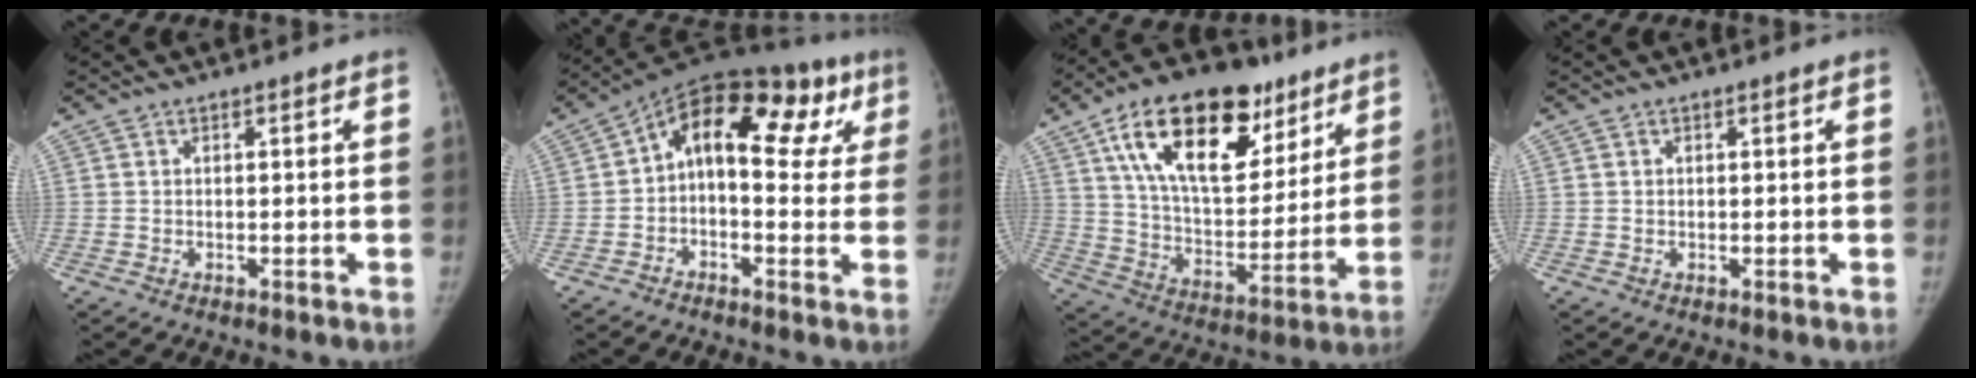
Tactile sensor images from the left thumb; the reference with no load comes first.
{"total": 19.4, "force": [4.7, 10.8, 15.4], "torque": [-0.169, 0.050, 0.054]}
{"total": 26.6, "force": [14.0, 14.0, 17.9], "torque": [-0.251, -0.023, 0.233]}
{"total": 0.0}